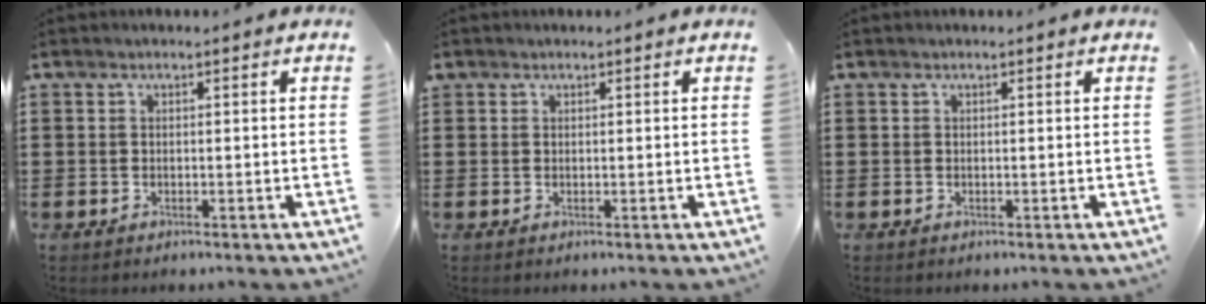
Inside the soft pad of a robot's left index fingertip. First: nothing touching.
{"total": 0.5, "force": [0.4, 0.4, 0.1], "torque": [-0.003, 0.003, 0.007]}
{"total": 0.0}